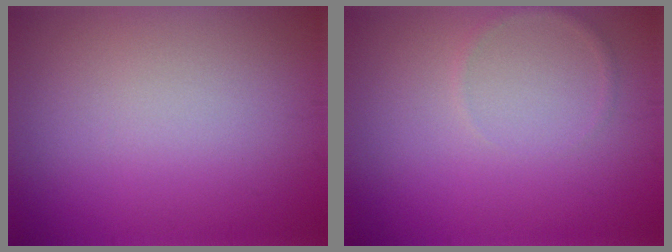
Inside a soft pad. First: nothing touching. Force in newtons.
{"total": 0.7, "press": 0.7, "slide": 0.0}